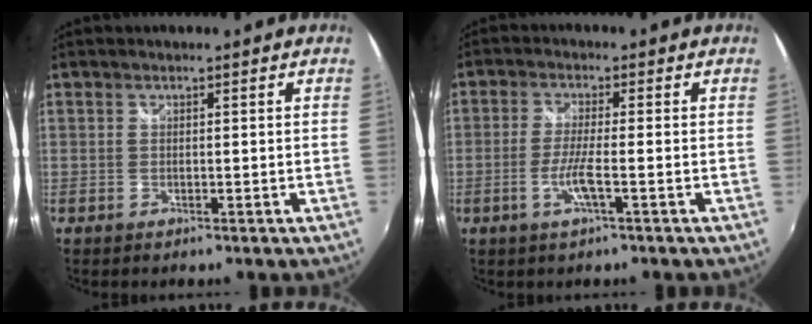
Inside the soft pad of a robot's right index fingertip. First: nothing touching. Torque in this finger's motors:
{"motor_torque": [-0.18, -0.08, -0.04, 0.00]}